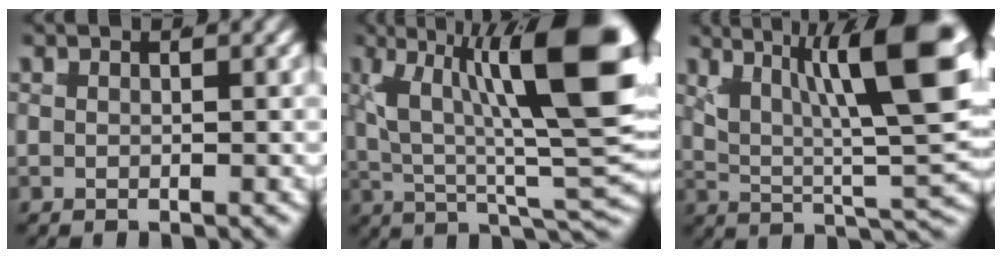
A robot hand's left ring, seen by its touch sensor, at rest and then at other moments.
{"total": 13.9, "force": [1.8, 5.4, 12.7], "torque": [-0.168, -0.006, 0.029]}
{"total": 14.7, "force": [3.9, 7.6, 12.0], "torque": [-0.162, 0.006, 0.049]}